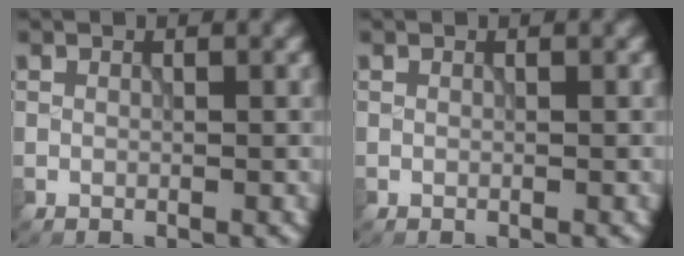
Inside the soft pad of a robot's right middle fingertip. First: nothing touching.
{"total": 0.0}